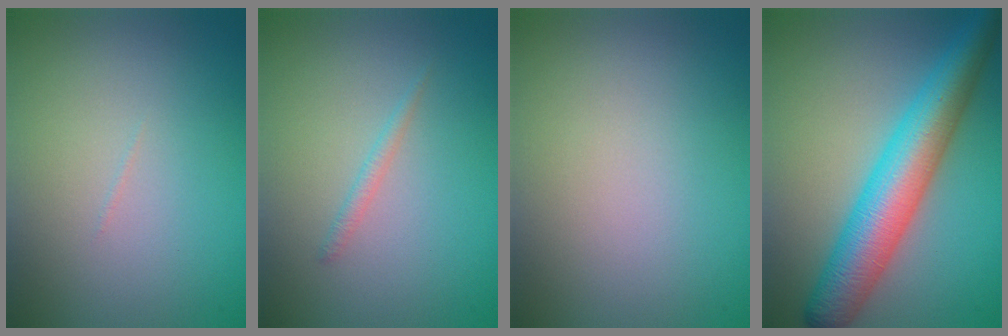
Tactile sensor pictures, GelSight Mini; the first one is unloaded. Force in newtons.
{"total": 0.8, "press": 0.8, "slide": 0.0}
{"total": 0.0}
{"total": 7.9, "press": 7.9, "slide": 0.1}